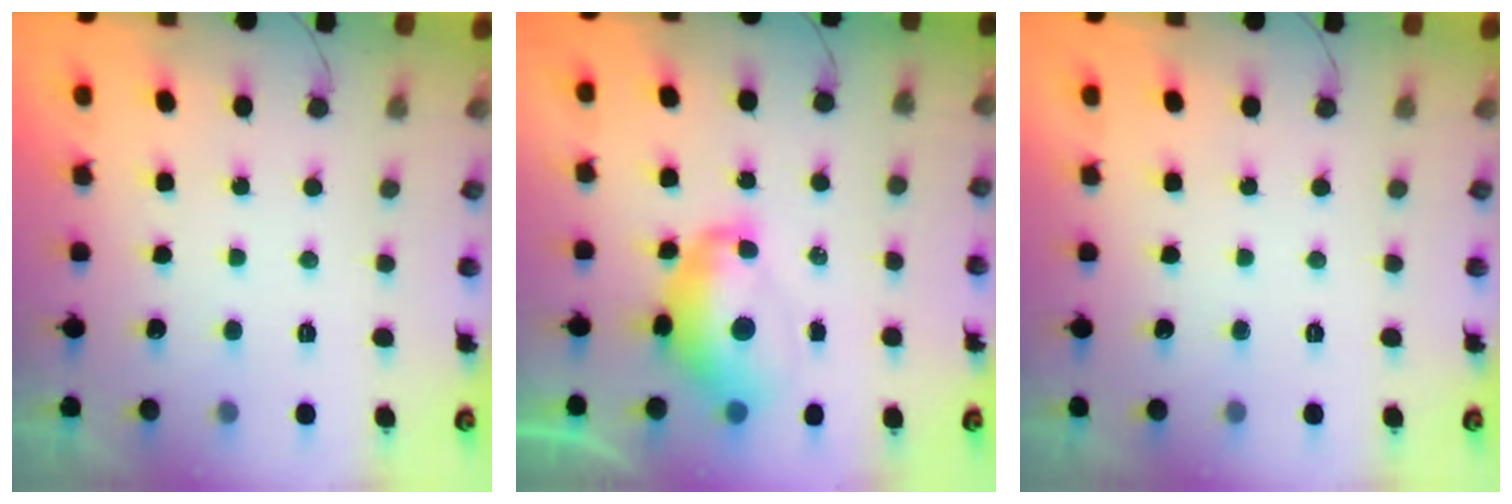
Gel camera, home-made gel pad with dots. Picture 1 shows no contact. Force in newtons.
{"total": 11.3, "press": 11.2, "slide": 1.1}
{"total": 0.0}